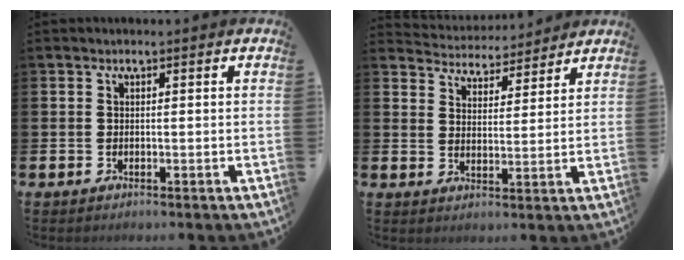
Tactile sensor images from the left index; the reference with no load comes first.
{"total": 4.6, "force": [4.5, 0.9, -0.3], "torque": [-0.009, -0.035, 0.079]}